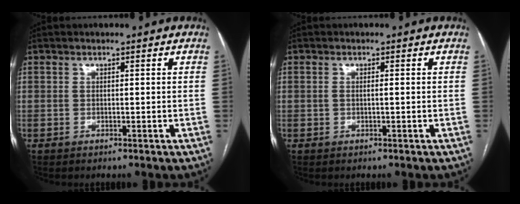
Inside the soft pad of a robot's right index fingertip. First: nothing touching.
{"total": 0.9, "force": [-0.1, 0.2, 0.8], "torque": [-0.020, 0.003, 0.000]}